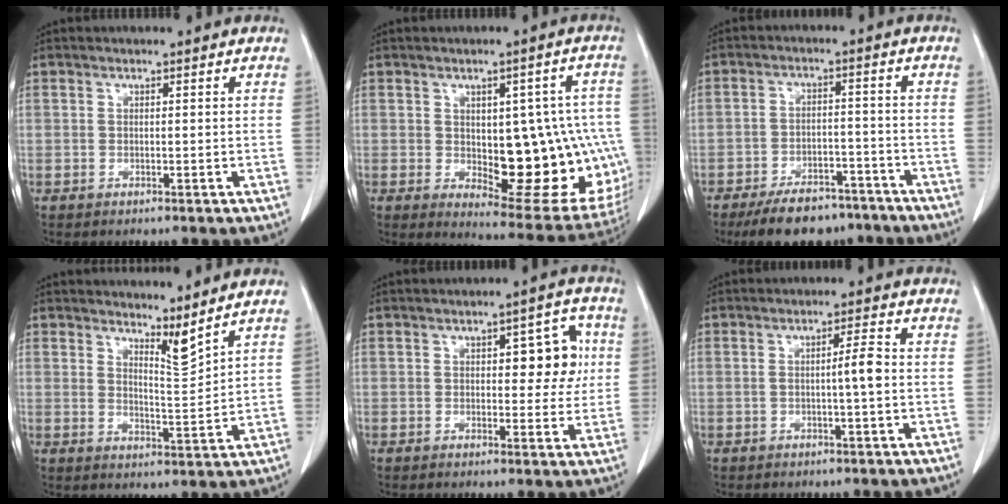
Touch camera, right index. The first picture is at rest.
{"total": 19.3, "force": [-2.3, 7.7, 17.5], "torque": [-0.152, 0.020, 0.001]}
{"total": 11.3, "force": [-9.1, 5.0, 4.4], "torque": [-0.058, 0.009, -0.139]}
{"total": 4.0, "force": [3.6, -0.2, 1.8], "torque": [-0.034, -0.023, 0.068]}
{"total": 6.0, "force": [1.1, 2.3, 5.4], "torque": [-0.062, 0.013, 0.014]}
{"total": 3.2, "force": [-0.3, -0.1, 3.2], "torque": [-0.053, 0.002, -0.005]}